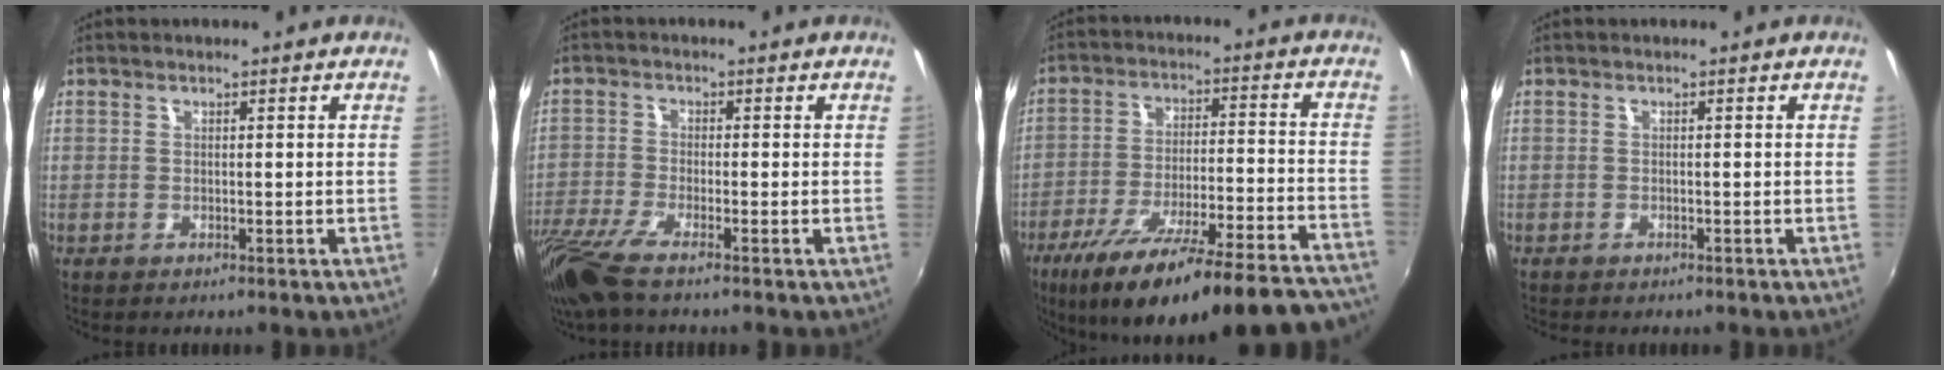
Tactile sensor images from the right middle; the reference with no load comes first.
{"total": 8.7, "force": [-6.6, 1.1, 5.5], "torque": [-0.135, -0.038, -0.128]}
{"total": 29.1, "force": [-24.8, 3.5, 14.9], "torque": [-0.236, -0.057, -0.354]}
{"total": 1.2, "force": [-1.1, 0.4, 0.3], "torque": [-0.010, -0.005, -0.016]}